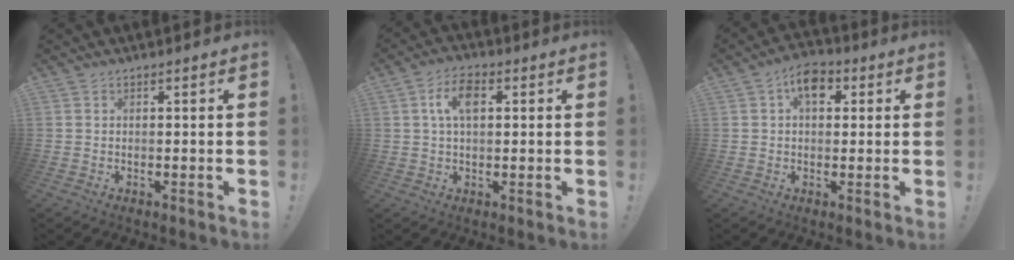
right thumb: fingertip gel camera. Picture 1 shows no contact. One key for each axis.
{"total": 7.9, "fx": 2.0, "fy": 4.5, "fz": 6.1, "tx": -0.095, "ty": 0.006, "tz": 0.035}
{"total": 7.4, "fx": 2.7, "fy": 4.7, "fz": 5.0, "tx": -0.070, "ty": 0.000, "tz": 0.048}